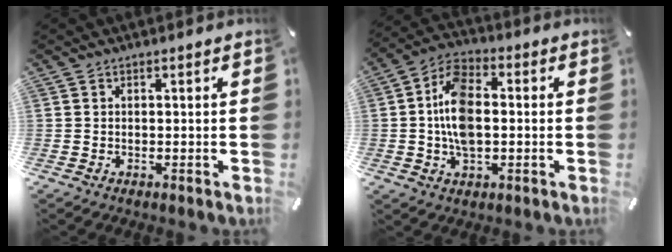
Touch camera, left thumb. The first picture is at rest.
{"total": 10.9, "force": [-0.3, 6.5, 8.8], "torque": [-0.186, 0.003, -0.008]}